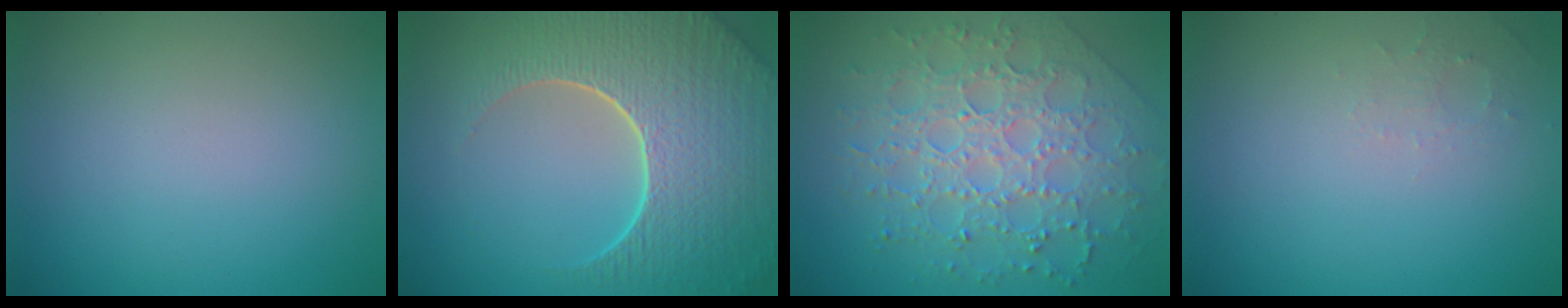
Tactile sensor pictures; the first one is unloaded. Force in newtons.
{"total": 9.3, "press": 6.6, "slide": 6.6}
{"total": 8.0, "press": 5.7, "slide": 5.6}
{"total": 1.2, "press": 1.2, "slide": 0.3}